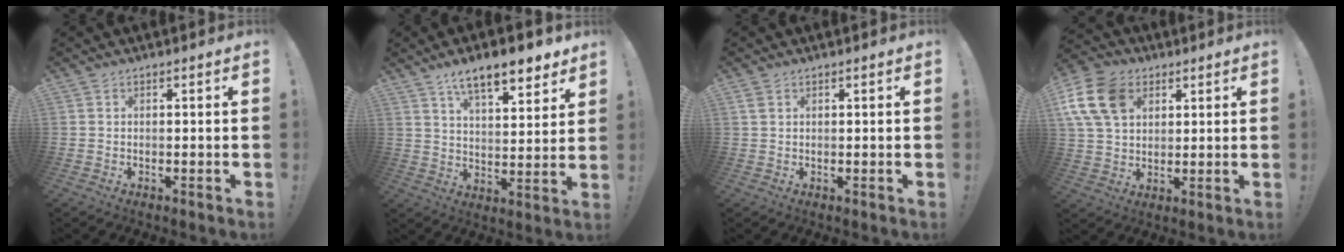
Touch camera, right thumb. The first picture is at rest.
{"total": 12.1, "force": [8.4, 3.9, 7.8], "torque": [-0.121, -0.048, 0.143]}
{"total": 1.5, "force": [0.8, 0.9, 0.8], "torque": [-0.018, 0.003, 0.016]}
{"total": 14.9, "force": [5.7, 10.7, 8.6], "torque": [-0.175, -0.014, 0.115]}